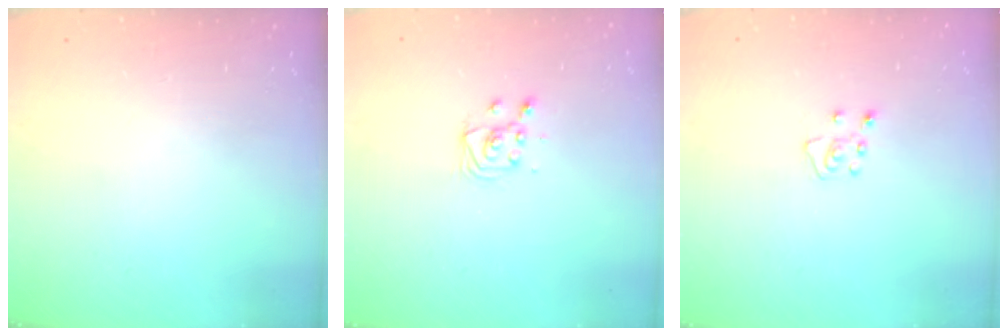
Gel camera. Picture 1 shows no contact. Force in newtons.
{"total": 3.8, "press": 3.7, "slide": 0.4}
{"total": 5.0, "press": 5.0, "slide": 0.5}